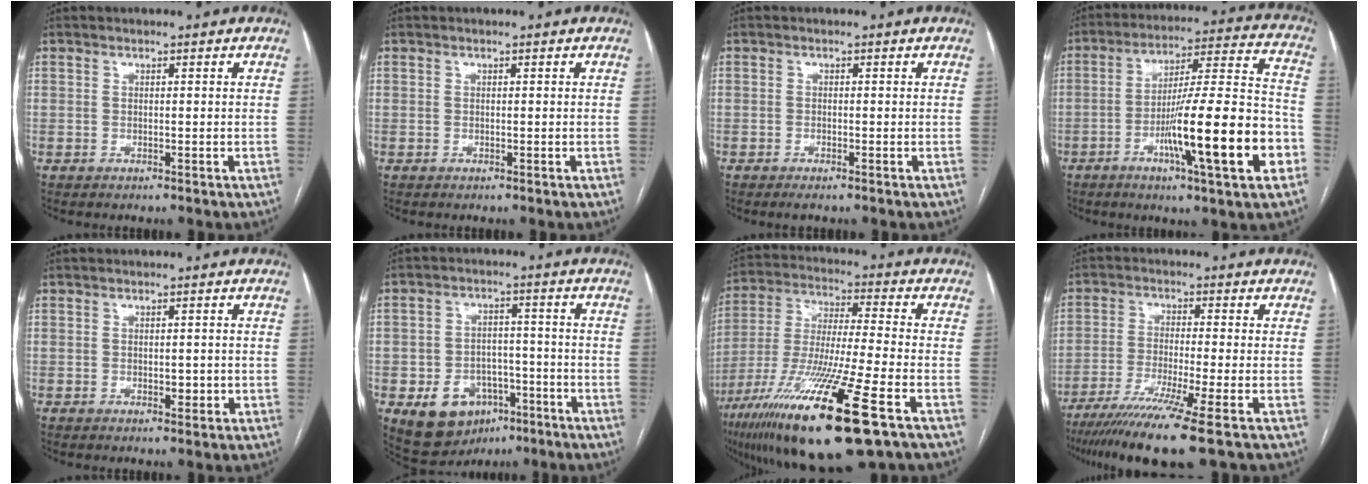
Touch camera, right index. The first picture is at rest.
{"total": 0.0}
{"total": 1.4, "force": [-1.0, 0.1, 0.9], "torque": [-0.016, -0.003, -0.015]}
{"total": 19.6, "force": [-6.9, 0.9, 18.3], "torque": [-0.273, -0.001, -0.106]}
{"total": 1.6, "force": [-0.4, 0.9, 1.3], "torque": [-0.018, 0.000, -0.002]}
{"total": 10.0, "force": [-4.6, 7.3, 5.0], "torque": [-0.086, 0.017, -0.059]}
{"total": 22.3, "force": [-11.8, 1.2, 18.8], "torque": [-0.366, -0.058, -0.212]}
{"total": 11.8, "force": [-8.0, -1.7, 8.5], "torque": [-0.149, -0.034, -0.132]}